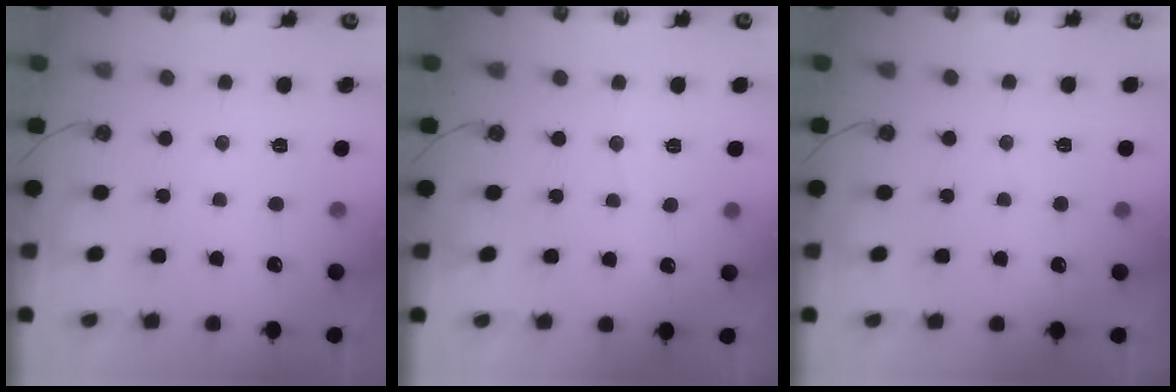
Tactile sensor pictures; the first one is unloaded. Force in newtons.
{"total": 2.2, "press": 2.2, "slide": 0.2}
{"total": 3.1, "press": 3.1, "slide": 0.4}